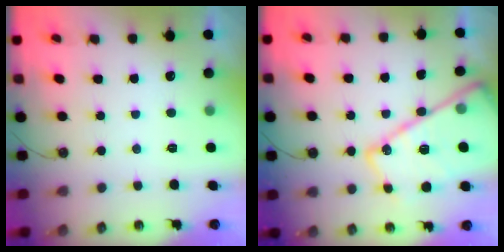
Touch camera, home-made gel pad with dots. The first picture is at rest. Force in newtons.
{"total": 24.0, "press": 23.9, "slide": 1.9}